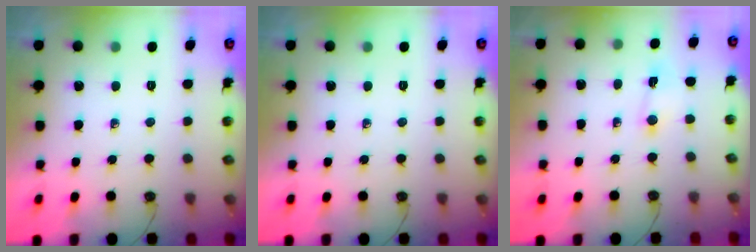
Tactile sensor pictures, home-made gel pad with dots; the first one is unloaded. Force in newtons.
{"total": 0.0}
{"total": 2.7, "press": 2.7, "slide": 0.4}